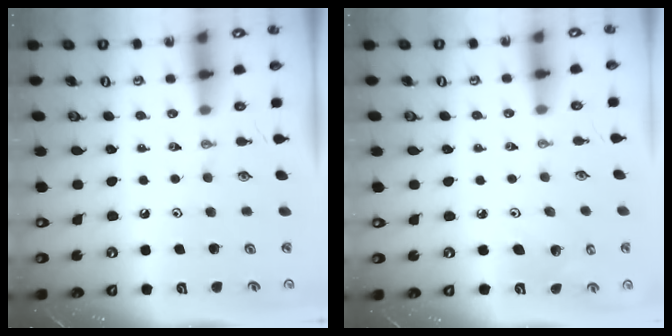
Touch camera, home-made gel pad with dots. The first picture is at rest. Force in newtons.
{"total": 4.2, "press": 3.7, "slide": 1.9}